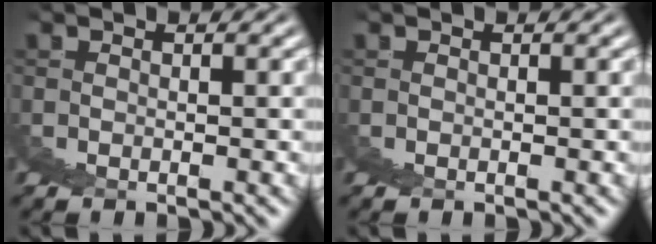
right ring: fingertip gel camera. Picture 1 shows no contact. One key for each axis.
{"total": 0.0}